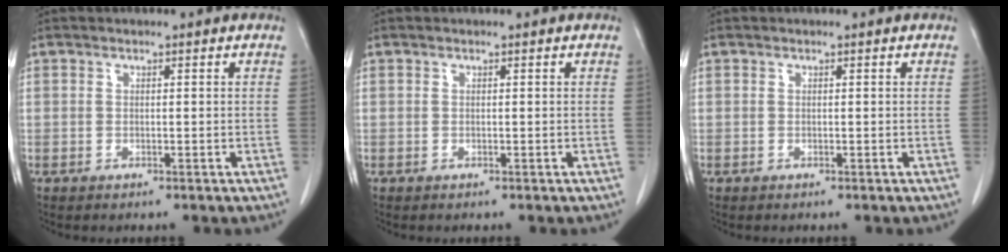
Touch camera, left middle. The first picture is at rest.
{"total": 0.0}
{"total": 0.0}